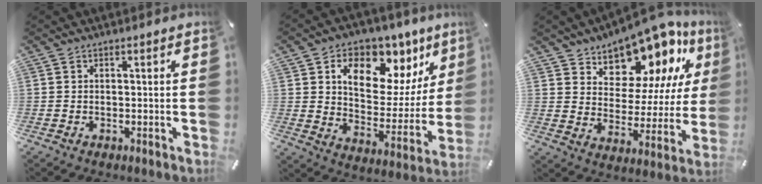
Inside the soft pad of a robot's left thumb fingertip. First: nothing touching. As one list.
[{"total": 14.0, "force": [7.6, 9.3, 7.3], "torque": [-0.102, -0.054, 0.131]}, {"total": 13.8, "force": [11.6, 6.9, 3.1], "torque": [-0.056, -0.114, 0.205]}]